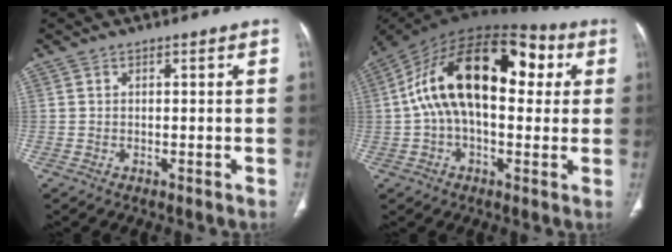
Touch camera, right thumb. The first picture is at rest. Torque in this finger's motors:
{"motor_torque": [1.53, 3.30, 2.54, -0.20, 0.59]}